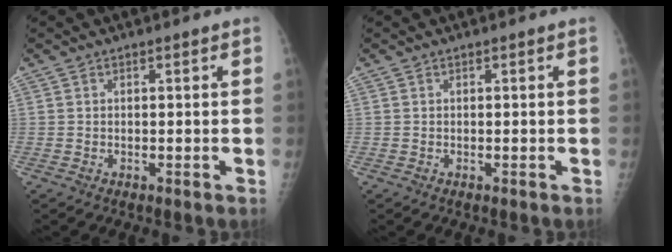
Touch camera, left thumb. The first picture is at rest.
{"total": 0.0}